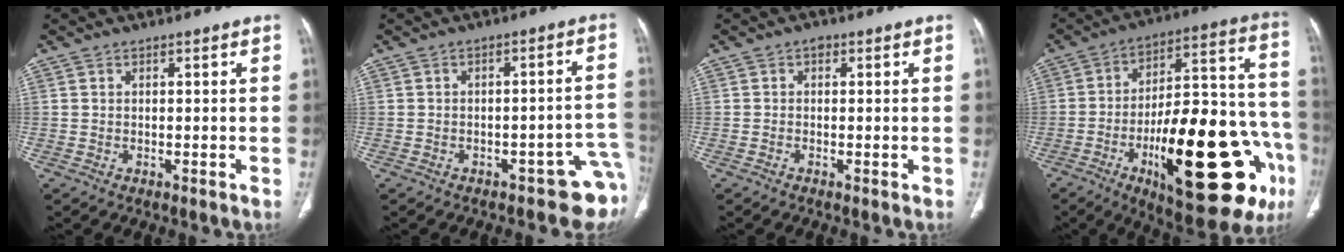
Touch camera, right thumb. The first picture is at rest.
{"total": 8.4, "force": [-4.7, 3.7, 5.9], "torque": [-0.038, 0.043, -0.059]}
{"total": 1.1, "force": [0.1, 0.8, 0.8], "torque": [-0.003, 0.003, -0.007]}
{"total": 32.3, "force": [-12.0, 11.4, 27.7], "torque": [-0.364, 0.056, -0.163]}